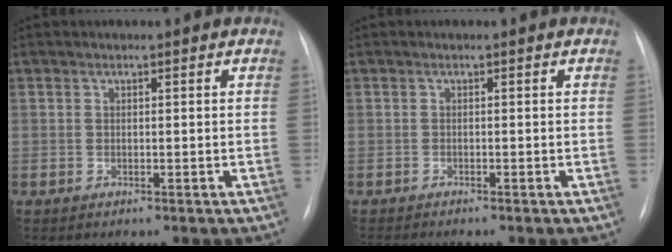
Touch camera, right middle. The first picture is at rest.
{"total": 2.6, "force": [-2.4, -0.4, 1.0], "torque": [-0.014, -0.008, -0.036]}